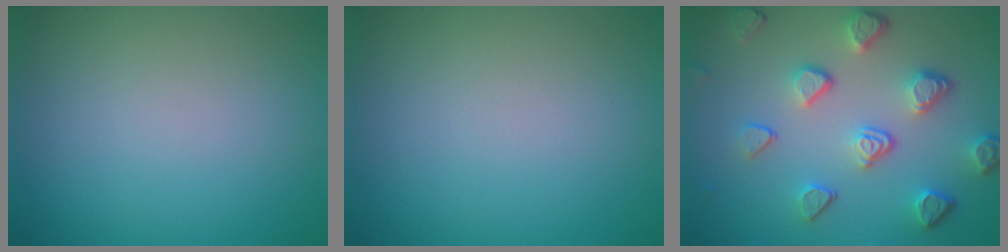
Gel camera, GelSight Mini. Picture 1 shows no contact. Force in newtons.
{"total": 0.0}
{"total": 5.1, "press": 3.9, "slide": 3.2}